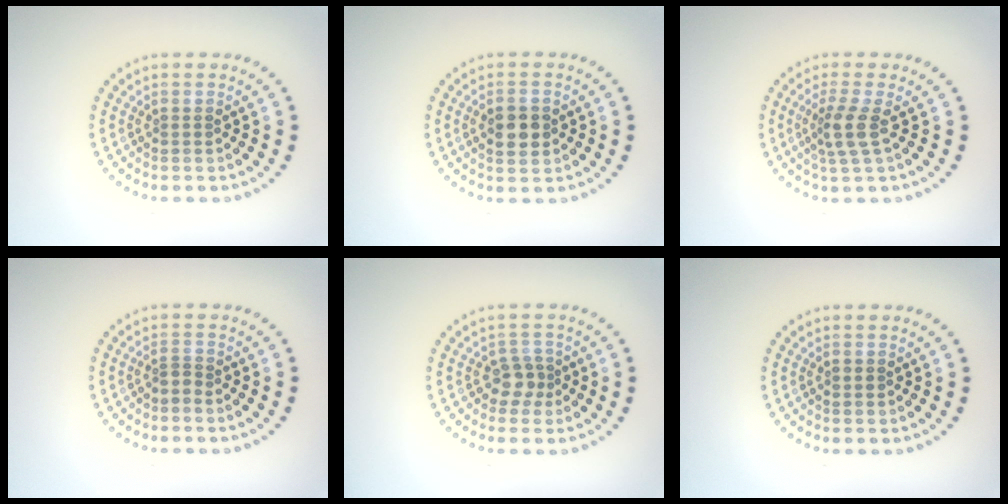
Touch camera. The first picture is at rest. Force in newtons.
{"total": 3.0, "press": 3.0, "slide": 0.1}
{"total": 2.7, "press": 2.1, "slide": 1.7}
{"total": 0.8, "press": 0.5, "slide": 0.6}
{"total": 2.1, "press": 1.7, "slide": 1.1}
{"total": 1.0, "press": 1.0, "slide": 0.1}